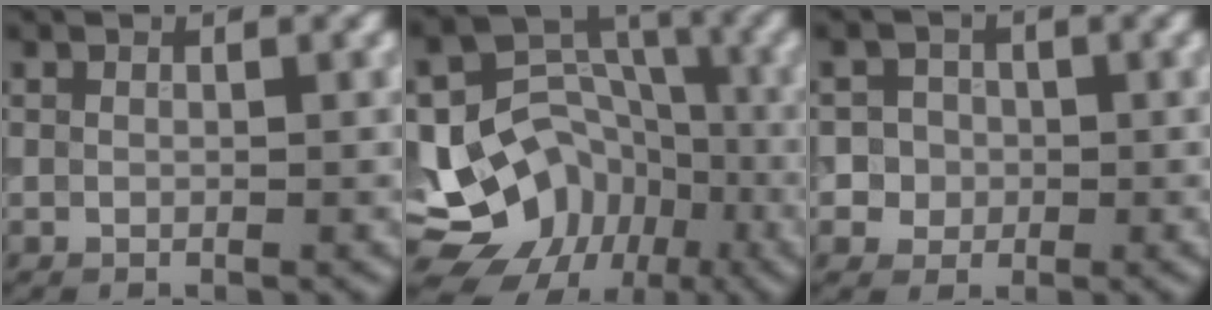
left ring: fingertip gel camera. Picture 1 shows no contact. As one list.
[{"total": 14.1, "force": [-6.4, 11.1, 6.0], "torque": [-0.094, -0.004, -0.104]}, {"total": 3.7, "force": [0.1, 3.6, 1.0], "torque": [0.012, 0.023, -0.009]}]